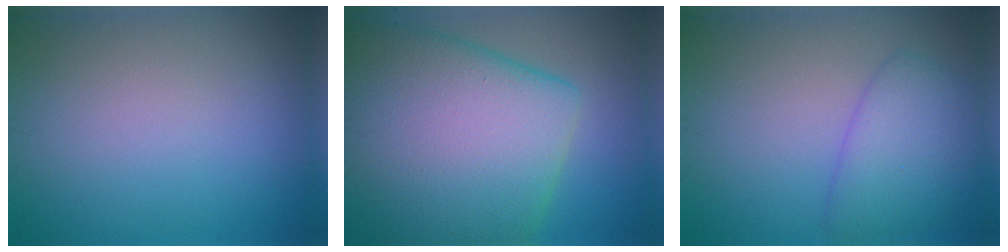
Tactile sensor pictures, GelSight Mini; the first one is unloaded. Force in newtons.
{"total": 16.5, "press": 16.5, "slide": 0.5}
{"total": 3.9, "press": 3.9, "slide": 0.2}